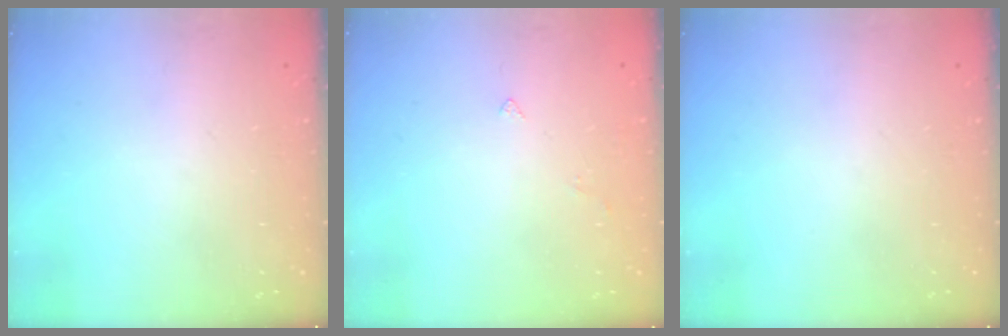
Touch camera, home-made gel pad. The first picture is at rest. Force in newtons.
{"total": 0.8, "press": 0.7, "slide": 0.4}
{"total": 0.0}